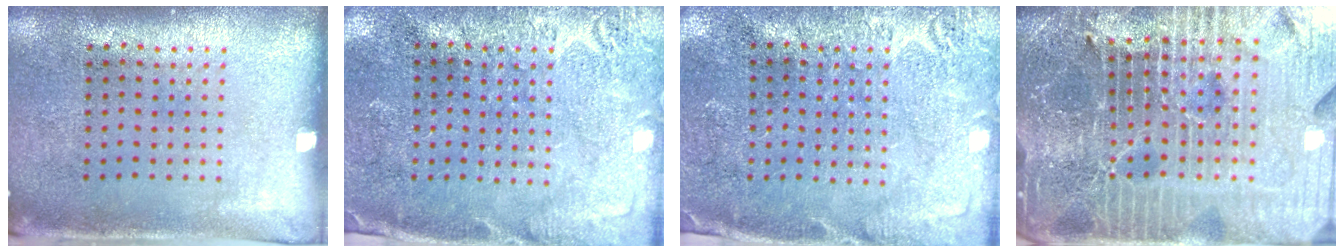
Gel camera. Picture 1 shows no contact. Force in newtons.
{"total": 2.7, "press": 2.6, "slide": 0.5}
{"total": 2.7, "press": 2.6, "slide": 0.5}
{"total": 7.3, "press": 6.3, "slide": 3.7}